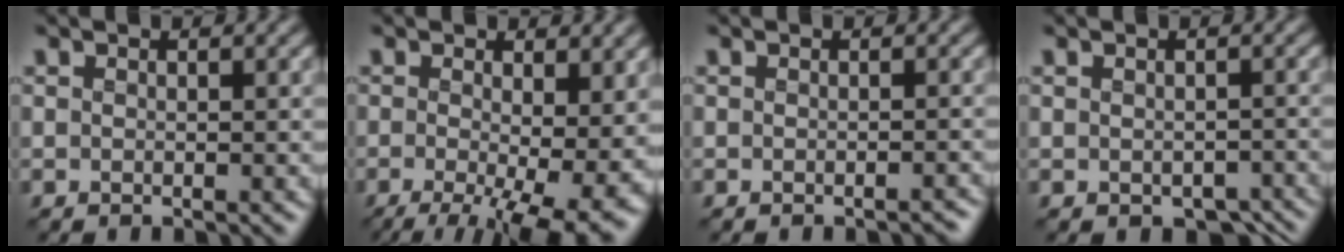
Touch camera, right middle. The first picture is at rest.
{"total": 10.2, "force": [-2.2, 3.1, 9.4], "torque": [-0.129, -0.018, -0.022]}
{"total": 1.0, "force": [-0.9, 0.2, 0.4], "torque": [-0.001, -0.005, -0.017]}
{"total": 3.1, "force": [-1.8, 1.8, 1.8], "torque": [-0.017, -0.018, -0.016]}